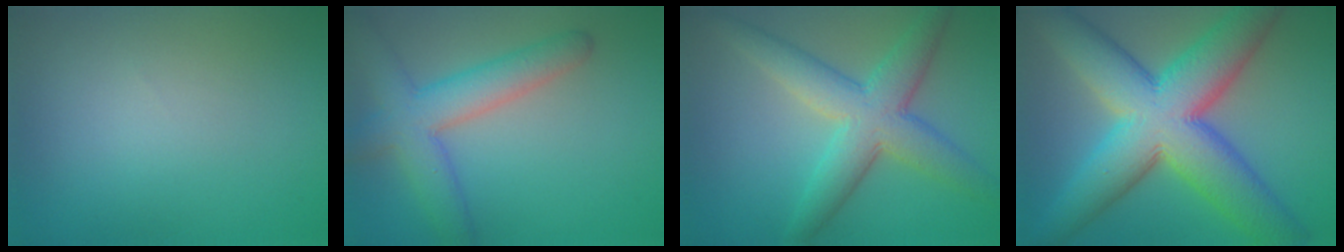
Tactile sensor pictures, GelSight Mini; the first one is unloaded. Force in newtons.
{"total": 5.5, "press": 5.5, "slide": 0.3}
{"total": 6.5, "press": 6.5, "slide": 0.3}
{"total": 13.6, "press": 13.6, "slide": 0.4}